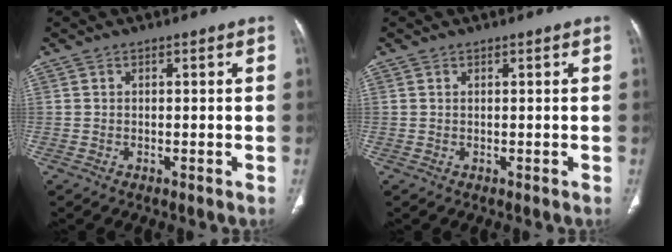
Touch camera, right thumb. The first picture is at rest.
{"total": 0.0}